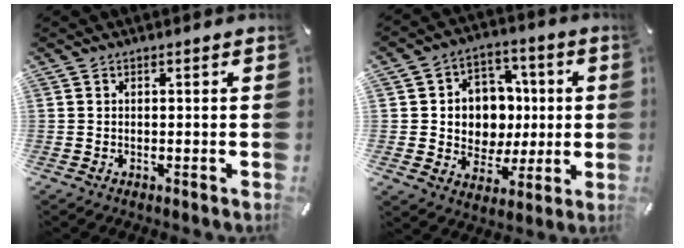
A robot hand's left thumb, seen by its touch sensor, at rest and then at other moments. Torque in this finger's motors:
{"motor_torque": [1.47, 1.44, 0.50, 0.41, 0.08]}